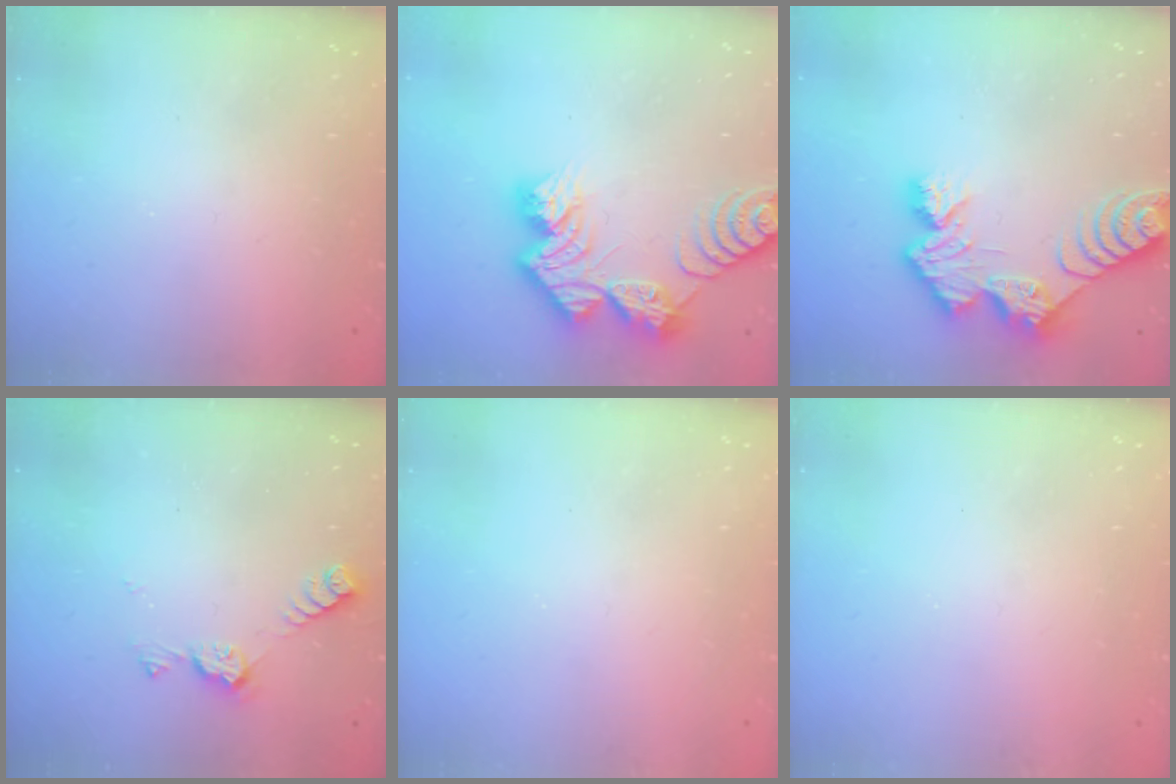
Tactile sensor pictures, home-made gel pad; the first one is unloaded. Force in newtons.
{"total": 14.6, "press": 14.6, "slide": 1.3}
{"total": 11.4, "press": 11.3, "slide": 0.9}
{"total": 5.5, "press": 5.4, "slide": 1.1}
{"total": 0.0}
{"total": 0.0}